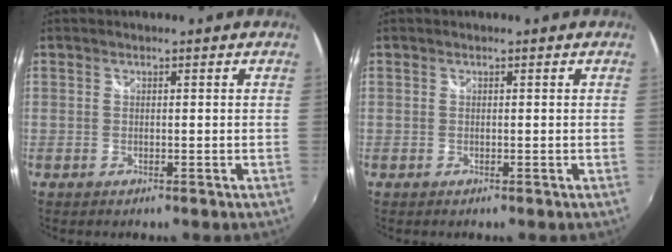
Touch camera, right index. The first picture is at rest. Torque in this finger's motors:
{"motor_torque": [0.00, 0.00, 0.00, 0.00]}